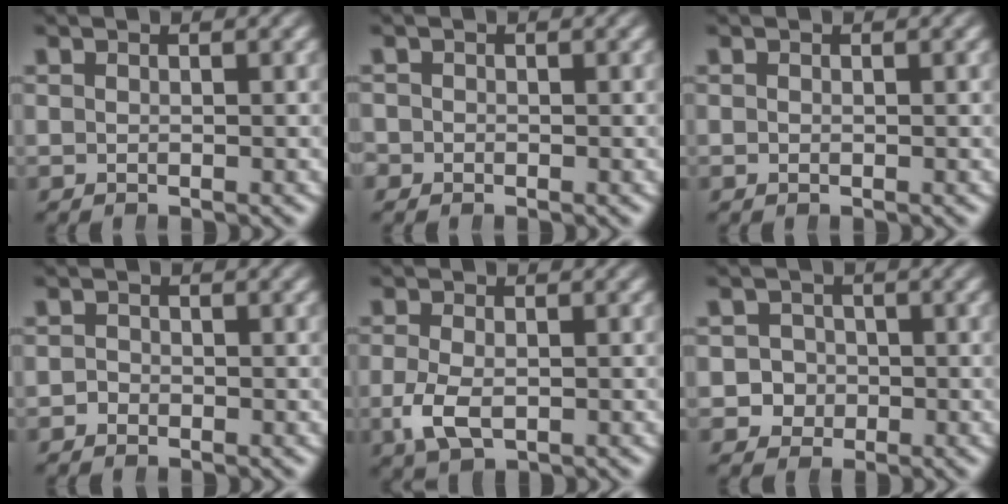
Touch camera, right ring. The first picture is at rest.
{"total": 1.0, "force": [-0.5, 0.9, -0.2], "torque": [-0.001, -0.002, -0.011]}
{"total": 0.0}
{"total": 0.8, "force": [-0.6, 0.4, -0.3], "torque": [-0.002, -0.012, -0.010]}
{"total": 3.0, "force": [-0.9, 1.7, 2.3], "torque": [-0.062, -0.022, -0.005]}
{"total": 5.7, "force": [-0.9, 5.5, 1.2], "torque": [-0.049, -0.020, -0.018]}